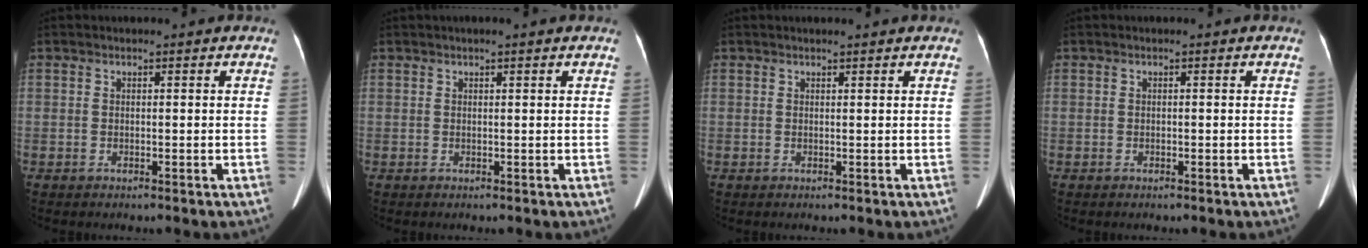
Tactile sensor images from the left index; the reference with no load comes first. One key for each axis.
{"total": 1.5, "fx": 1.1, "fy": 0.0, "fz": 1.0, "tx": -0.016, "ty": 0.018, "tz": 0.018}
{"total": 2.1, "fx": 1.9, "fy": 0.1, "fz": 0.9, "tx": -0.012, "ty": 0.015, "tz": 0.024}
{"total": 0.0}